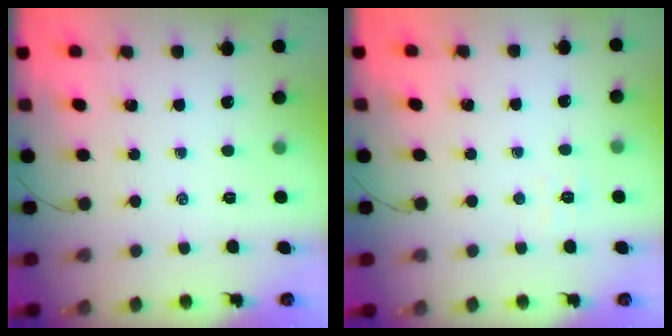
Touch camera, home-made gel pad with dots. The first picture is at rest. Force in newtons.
{"total": 3.6, "press": 3.5, "slide": 1.0}